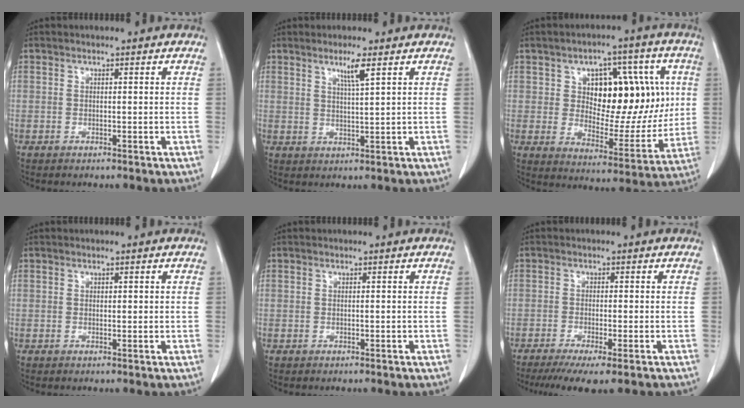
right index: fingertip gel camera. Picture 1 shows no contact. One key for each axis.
{"total": 3.3, "fx": 1.8, "fy": -0.5, "fz": 2.7, "tx": -0.052, "ty": -0.005, "tz": 0.037}
{"total": 17.0, "fx": 3.7, "fy": 9.0, "fz": 14.0, "tx": -0.196, "ty": 0.025, "tz": 0.066}
{"total": 0.6, "fx": 0.2, "fy": 0.4, "fz": 0.4, "tx": -0.002, "ty": 0.001, "tz": 0.003}
{"total": 0.0}
{"total": 7.2, "fx": -5.1, "fy": 0.5, "fz": 5.0, "tx": -0.075, "ty": -0.017, "tz": -0.079}